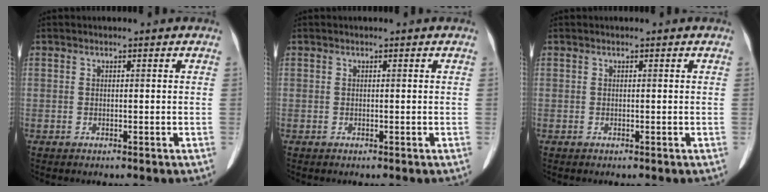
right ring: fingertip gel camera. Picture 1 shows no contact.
{"total": 0.0}
{"total": 0.0}